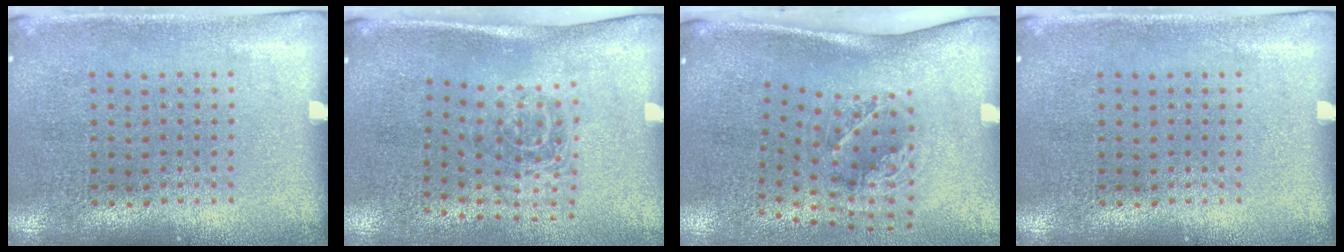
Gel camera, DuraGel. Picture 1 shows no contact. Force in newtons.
{"total": 1.7, "press": 1.1, "slide": 1.3}
{"total": 2.0, "press": 1.3, "slide": 1.5}
{"total": 0.0}